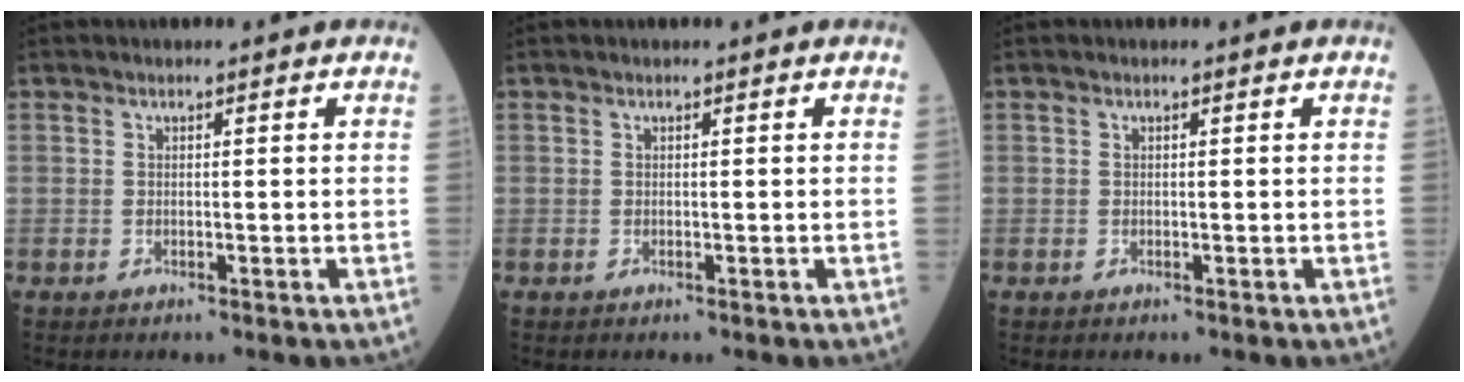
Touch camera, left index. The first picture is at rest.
{"total": 0.0}
{"total": 0.0}